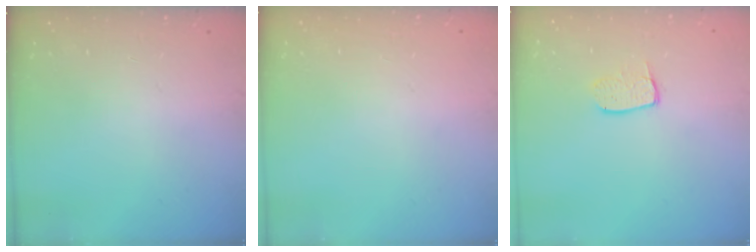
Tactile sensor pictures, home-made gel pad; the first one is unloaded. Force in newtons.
{"total": 0.0}
{"total": 6.7, "press": 6.7, "slide": 0.4}